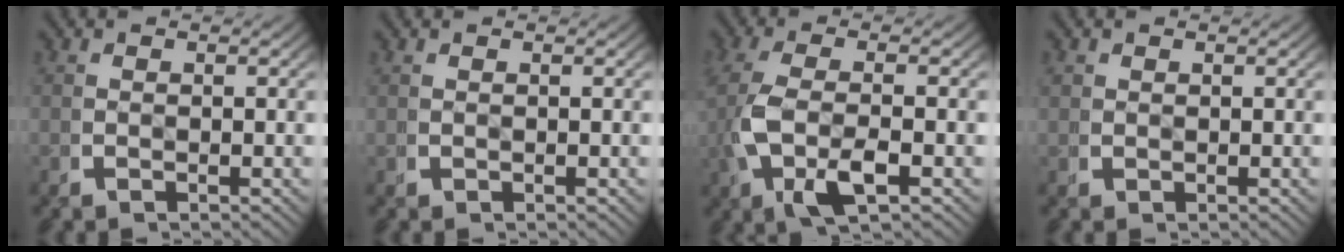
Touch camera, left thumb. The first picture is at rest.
{"total": 0.0}
{"total": 6.2, "force": [-0.5, 2.7, 5.5], "torque": [-0.143, -0.015, 0.000]}
{"total": 0.8, "force": [0.4, 0.6, 0.1], "torque": [-0.006, -0.008, 0.010]}